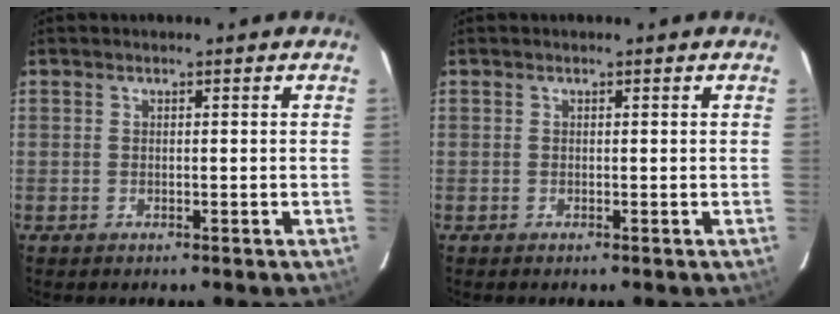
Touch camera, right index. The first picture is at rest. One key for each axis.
{"total": 0.0}